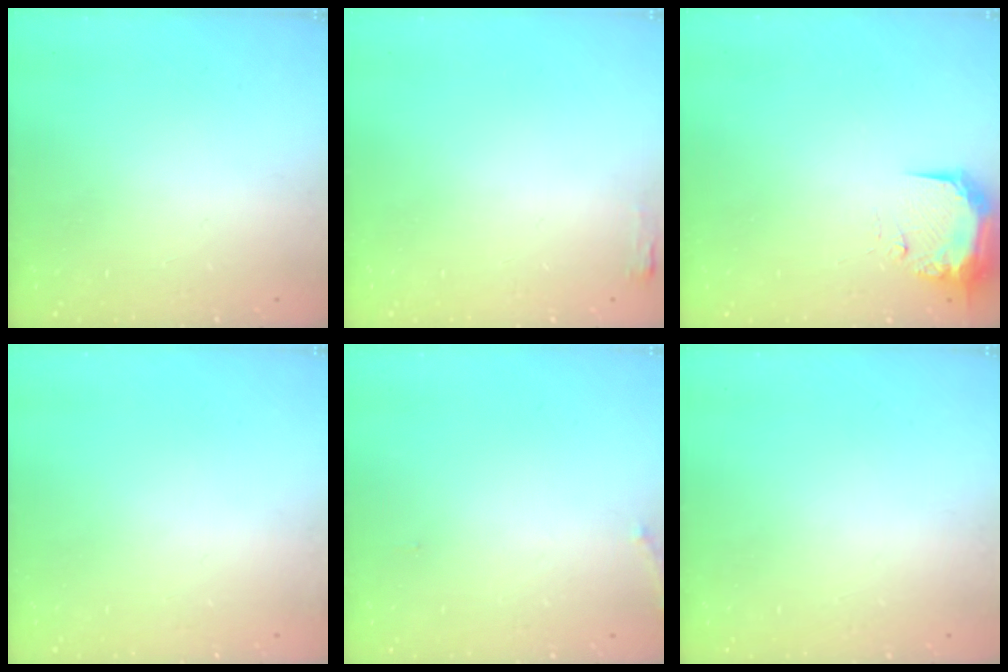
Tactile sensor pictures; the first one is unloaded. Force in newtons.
{"total": 2.7, "press": 2.6, "slide": 0.8}
{"total": 9.2, "press": 9.0, "slide": 1.5}
{"total": 2.8, "press": 2.2, "slide": 1.7}
{"total": 5.2, "press": 4.9, "slide": 1.8}
{"total": 0.0}